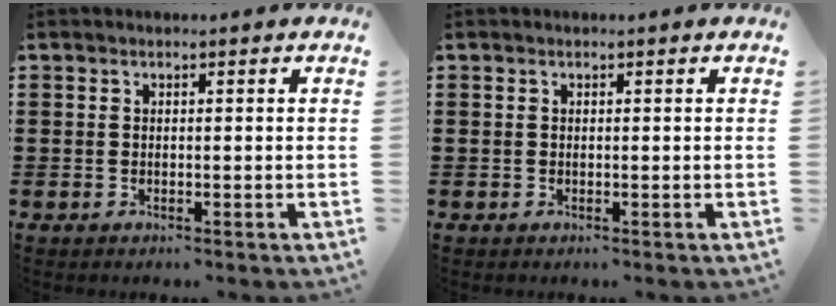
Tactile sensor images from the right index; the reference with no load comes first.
{"total": 0.0}